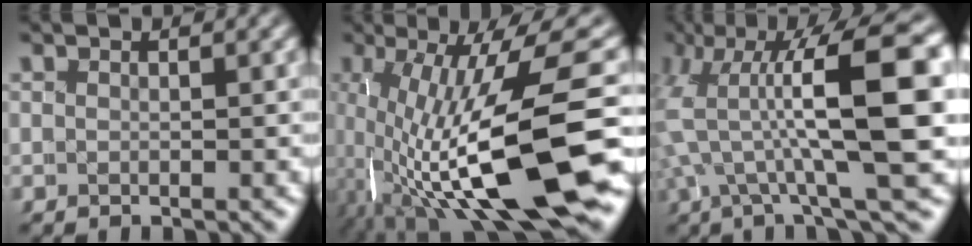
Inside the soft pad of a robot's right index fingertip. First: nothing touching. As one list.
[{"total": 14.5, "force": [-4.2, 4.6, 13.1], "torque": [-0.208, -0.019, -0.046]}, {"total": 13.3, "force": [3.5, 5.0, 11.8], "torque": [-0.181, 0.014, 0.052]}]